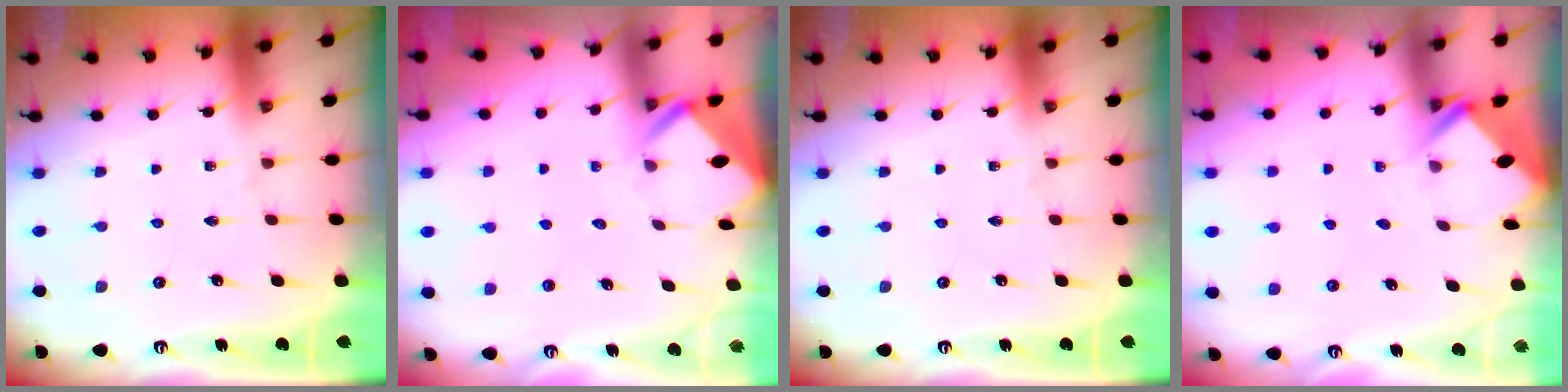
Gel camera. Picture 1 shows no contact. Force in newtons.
{"total": 3.0, "press": 3.0, "slide": 0.3}
{"total": 0.0}
{"total": 2.7, "press": 2.7, "slide": 0.2}